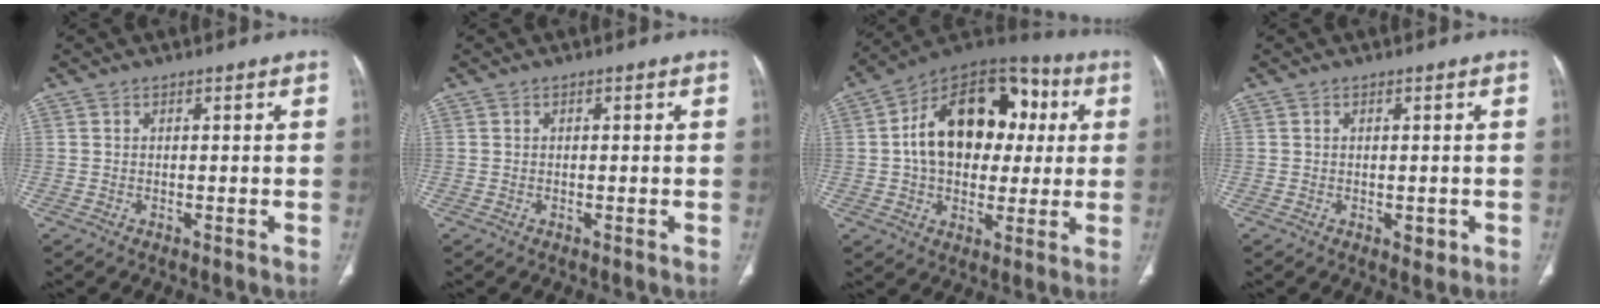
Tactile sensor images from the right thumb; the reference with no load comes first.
{"total": 0.0}
{"total": 21.7, "force": [2.9, 14.8, 15.6], "torque": [-0.212, 0.026, 0.042]}
{"total": 1.9, "force": [-0.4, 1.2, 1.4], "torque": [-0.012, -0.002, -0.002]}